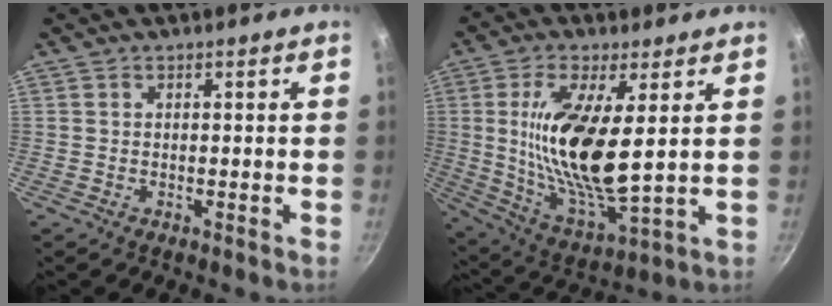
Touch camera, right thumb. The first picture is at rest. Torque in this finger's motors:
{"motor_torque": [1.35, 3.66, 1.89, -0.01, 0.57]}